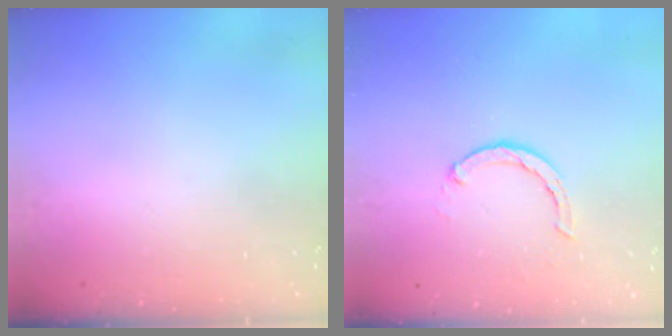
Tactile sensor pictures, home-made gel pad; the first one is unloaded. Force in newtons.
{"total": 2.3, "press": 2.3, "slide": 0.2}